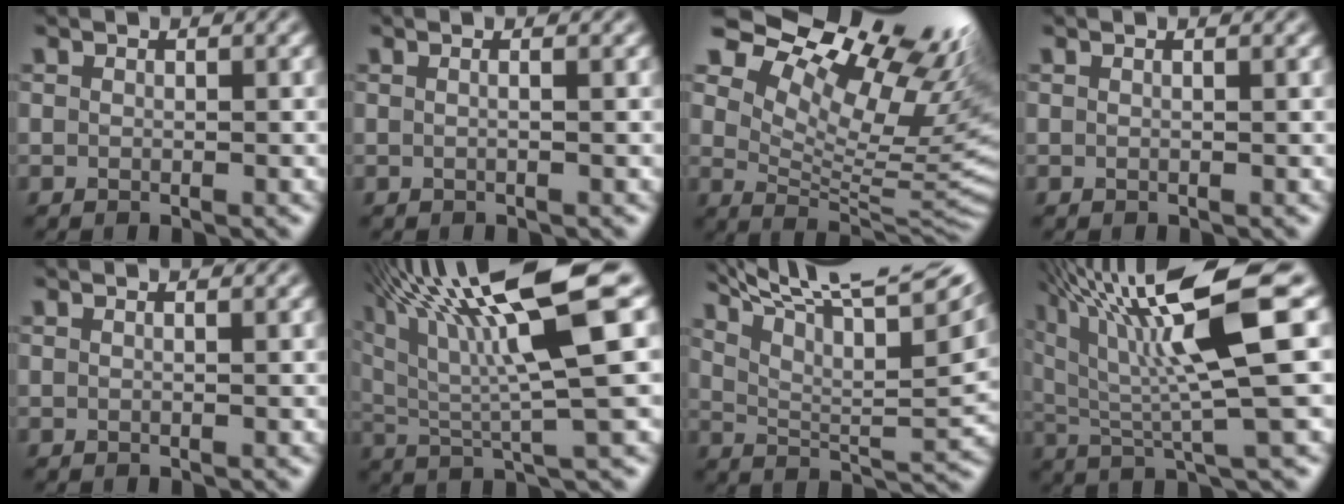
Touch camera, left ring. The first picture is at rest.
{"total": 2.0, "force": [0.6, 1.1, 1.6], "torque": [-0.009, 0.008, -0.024]}
{"total": 16.1, "force": [9.5, 6.8, 11.1], "torque": [-0.185, 0.044, 0.150]}
{"total": 0.9, "force": [0.5, 0.4, 0.6], "torque": [-0.003, 0.001, -0.005]}
{"total": 1.2, "force": [0.6, 0.6, 0.9], "torque": [-0.004, 0.004, -0.010]}
{"total": 14.2, "force": [6.6, 2.8, 12.2], "torque": [-0.200, 0.024, 0.111]}
{"total": 14.4, "force": [10.5, 3.0, 9.3], "torque": [-0.156, 0.011, 0.153]}
{"total": 12.0, "force": [4.9, 2.3, 10.7], "torque": [-0.168, 0.013, 0.083]}